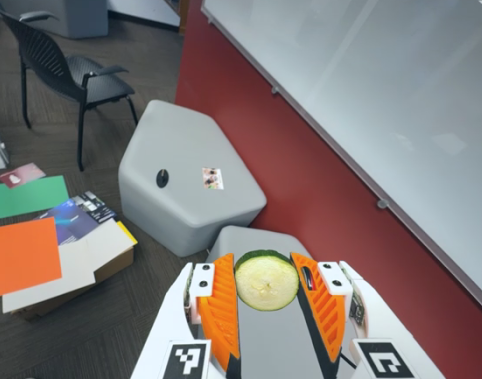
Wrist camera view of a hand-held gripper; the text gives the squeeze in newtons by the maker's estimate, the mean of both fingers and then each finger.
{"total": 9.5, "left": 9.6, "right": 9.4}